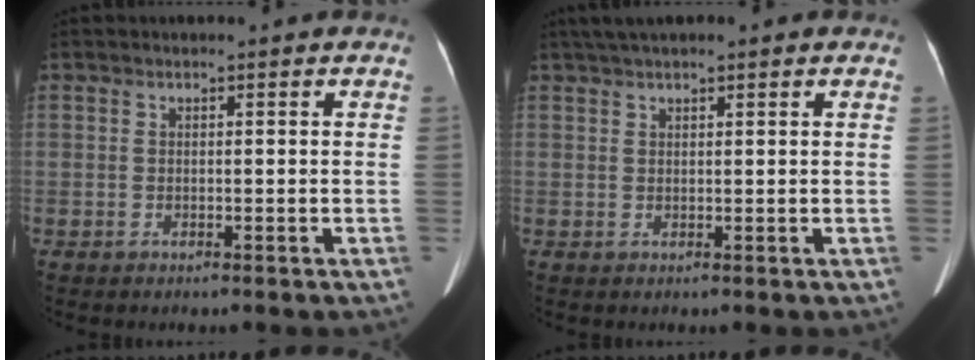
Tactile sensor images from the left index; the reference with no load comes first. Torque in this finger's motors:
{"motor_torque": [0.68, -0.73, 0.22, 0.07]}